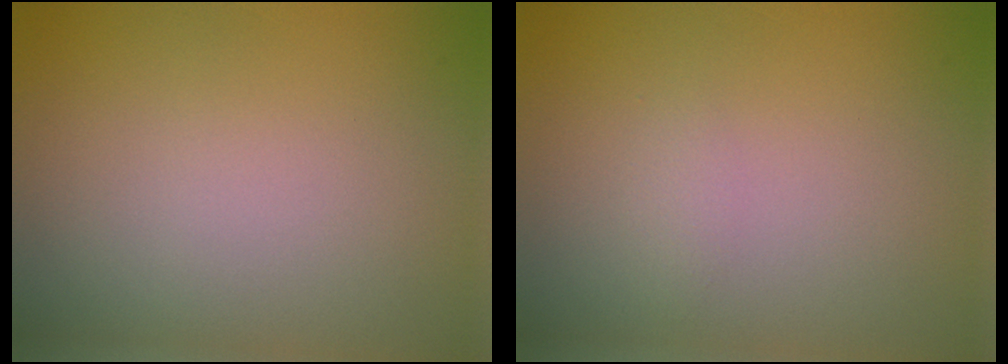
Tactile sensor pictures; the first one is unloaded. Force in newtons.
{"total": 0.8, "press": 0.7, "slide": 0.1}